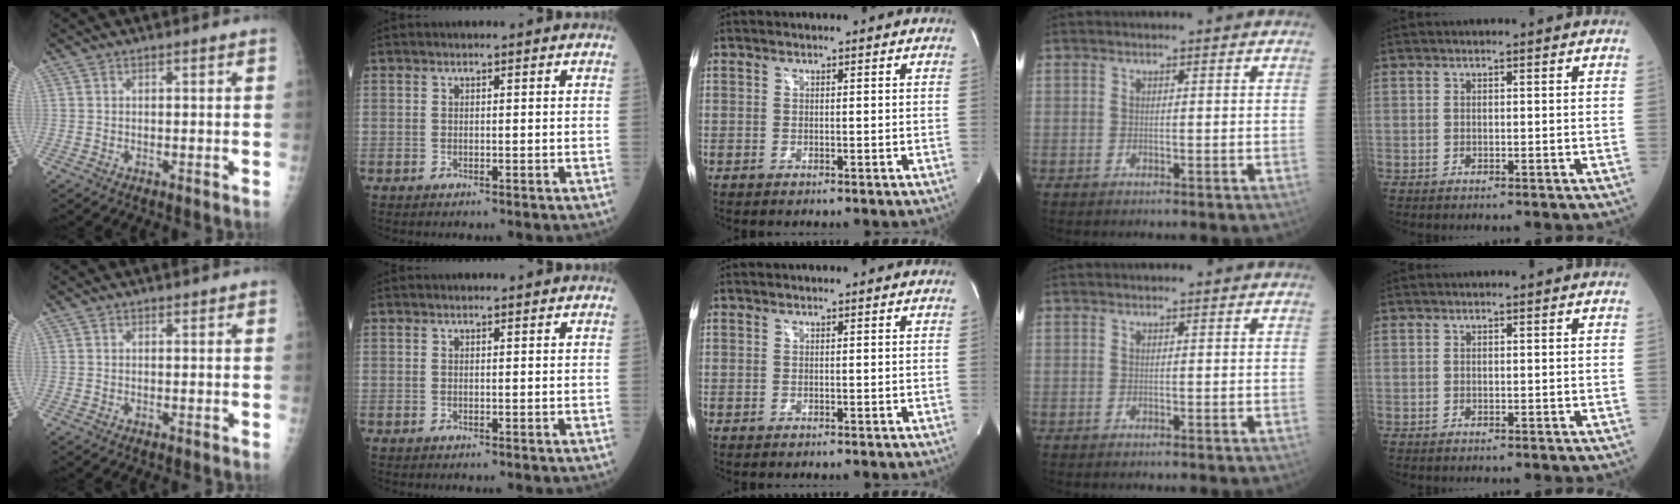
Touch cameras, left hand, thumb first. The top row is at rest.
{"index": {"total": 0.6, "force": [0.6, 0.3, -0.1], "torque": [0.000, 0.003, 0.008]}}